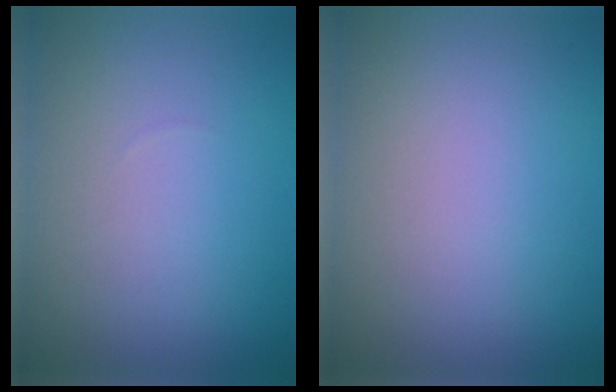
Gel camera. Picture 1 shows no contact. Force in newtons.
{"total": 0.0}